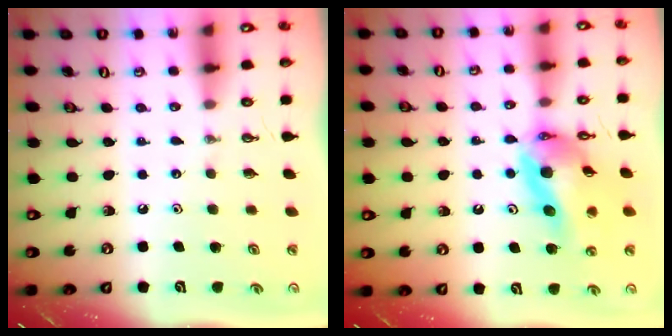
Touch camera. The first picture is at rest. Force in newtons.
{"total": 14.4, "press": 14.3, "slide": 1.5}